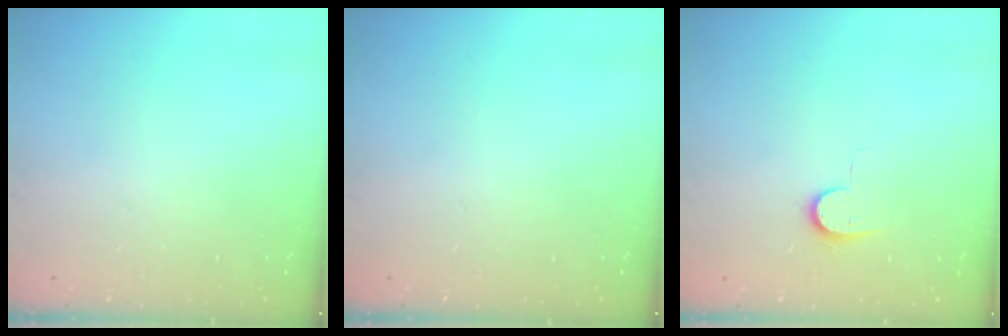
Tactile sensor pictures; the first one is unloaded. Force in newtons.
{"total": 0.0}
{"total": 7.5, "press": 7.4, "slide": 0.8}